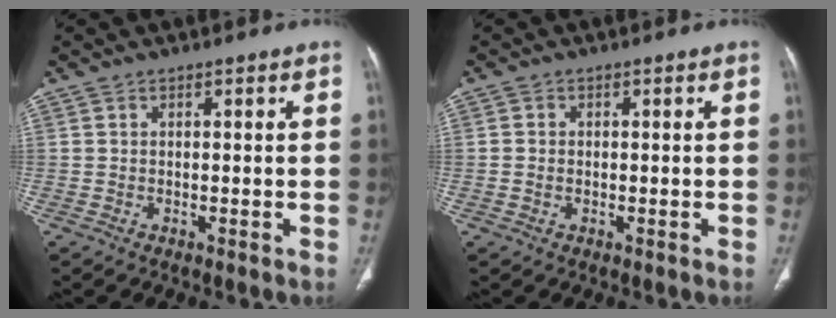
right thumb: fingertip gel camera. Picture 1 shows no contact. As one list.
[{"total": 1.5, "force": [-0.1, 1.2, 0.9], "torque": [-0.018, 0.005, -0.002]}]